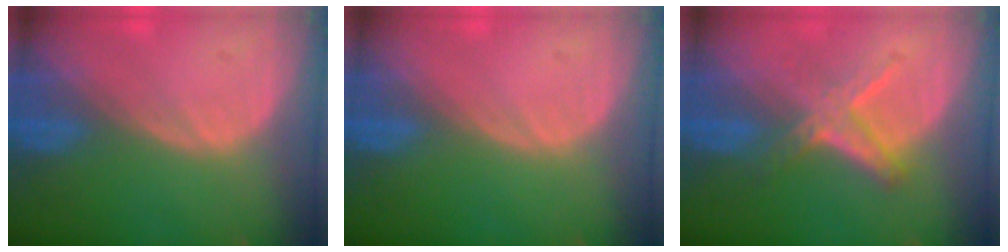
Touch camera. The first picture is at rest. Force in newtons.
{"total": 0.0}
{"total": 5.2, "press": 5.1, "slide": 0.9}